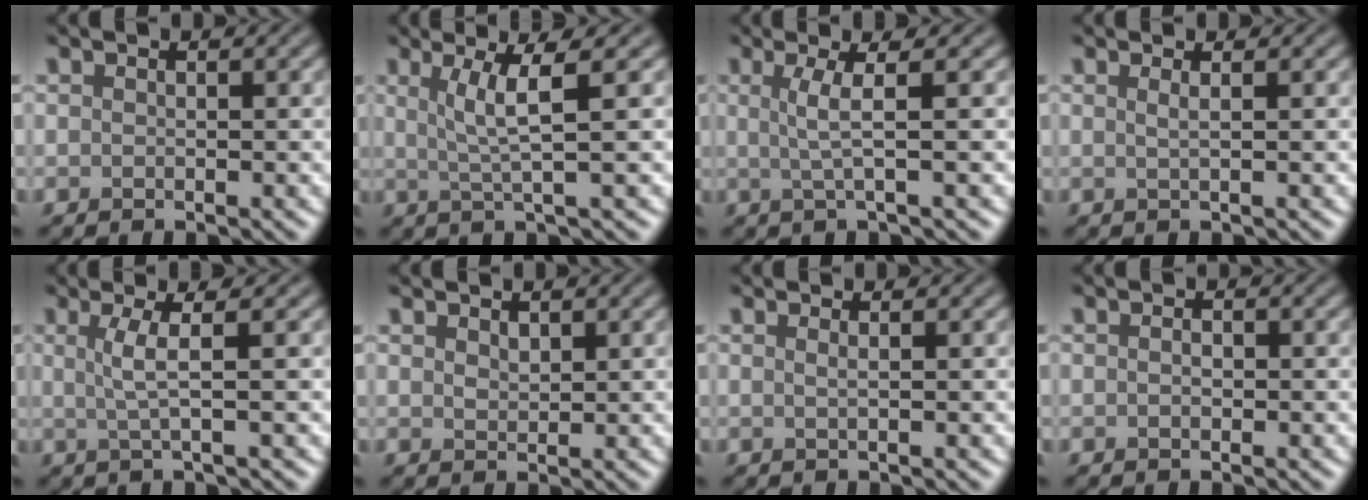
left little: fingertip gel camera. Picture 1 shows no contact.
{"total": 3.7, "force": [1.0, 0.4, 3.5], "torque": [-0.064, 0.000, 0.023]}
{"total": 3.0, "force": [0.4, 0.5, 2.9], "torque": [-0.054, 0.001, 0.006]}
{"total": 1.2, "force": [0.5, 0.5, 1.0], "torque": [-0.010, -0.001, -0.001]}
{"total": 2.9, "force": [0.5, 0.5, 2.8], "torque": [-0.053, 0.000, 0.007]}
{"total": 1.1, "force": [0.8, 0.6, 0.5], "torque": [-0.010, -0.001, 0.017]}
{"total": 0.9, "force": [0.3, 0.4, 0.8], "torque": [-0.007, 0.000, -0.001]}
{"total": 0.7, "force": [-0.1, 0.4, 0.6], "torque": [-0.011, 0.000, -0.002]}